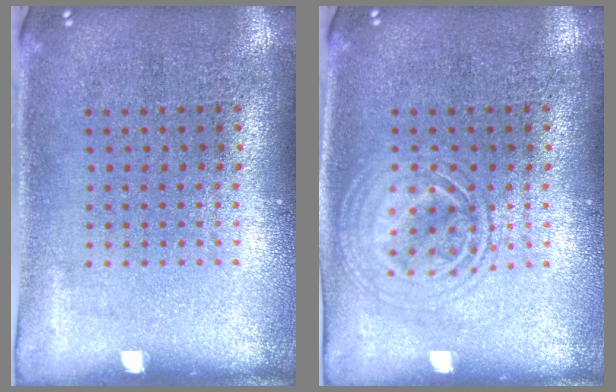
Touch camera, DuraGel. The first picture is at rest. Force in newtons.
{"total": 2.6, "press": 2.6, "slide": 0.3}